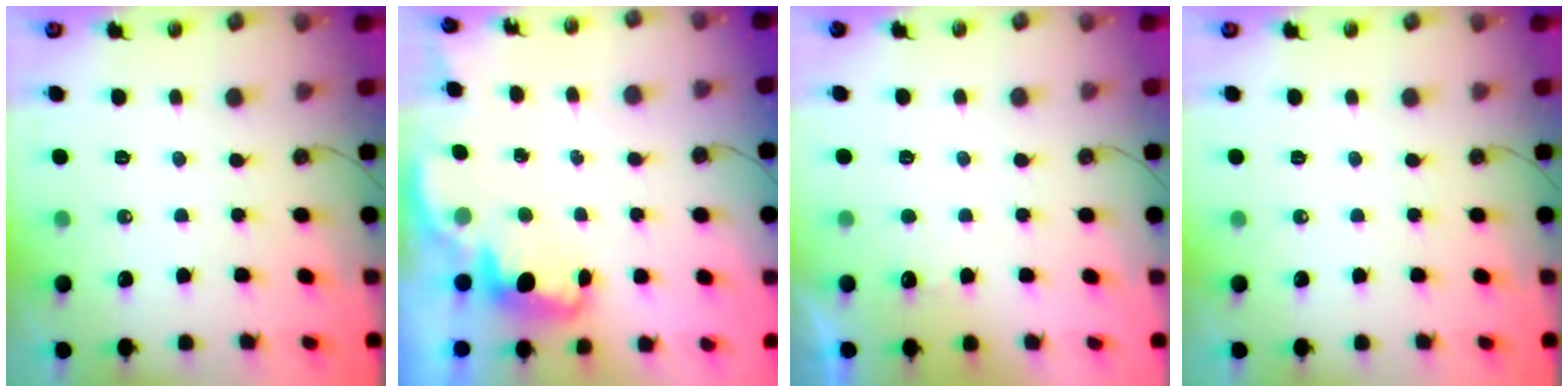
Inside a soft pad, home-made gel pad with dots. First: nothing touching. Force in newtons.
{"total": 2.3, "press": 2.3, "slide": 0.5}
{"total": 1.2, "press": 1.0, "slide": 0.7}
{"total": 0.0}